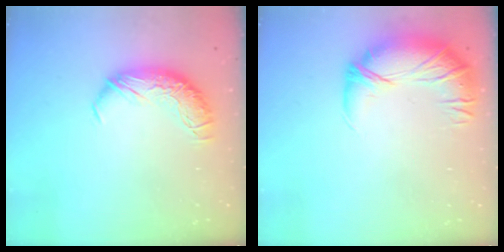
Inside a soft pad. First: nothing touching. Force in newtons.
{"total": 2.7, "press": 1.3, "slide": 2.3}